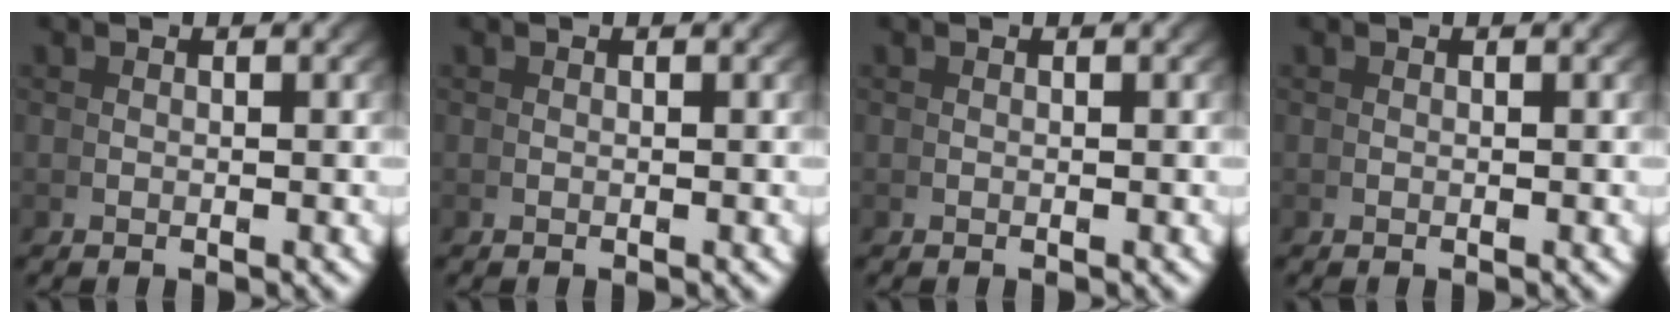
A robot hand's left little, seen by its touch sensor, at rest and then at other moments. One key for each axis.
{"total": 0.0}
{"total": 0.0}
{"total": 0.0}